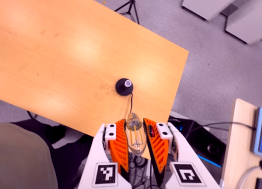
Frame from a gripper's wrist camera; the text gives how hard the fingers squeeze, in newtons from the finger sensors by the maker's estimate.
{"total": 21.4, "left": 22.8, "right": 19.9}